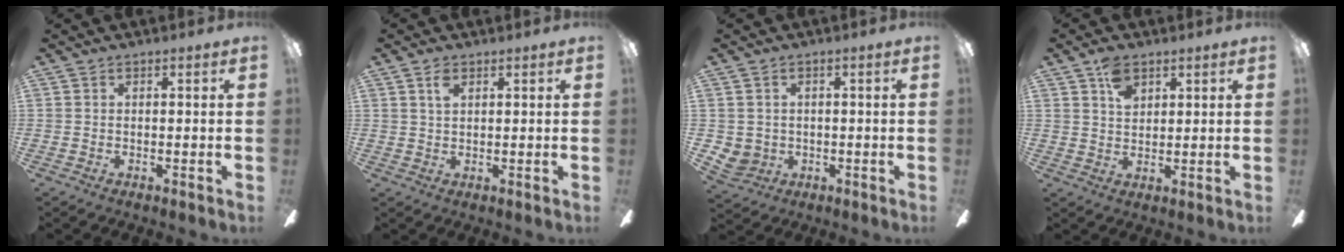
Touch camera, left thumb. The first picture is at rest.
{"total": 2.8, "force": [1.6, 1.4, 1.8], "torque": [-0.034, 0.000, 0.026]}
{"total": 3.3, "force": [0.3, 3.2, 0.5], "torque": [-0.024, 0.003, 0.006]}
{"total": 5.4, "force": [3.1, 3.3, 2.9], "torque": [-0.050, -0.002, 0.055]}